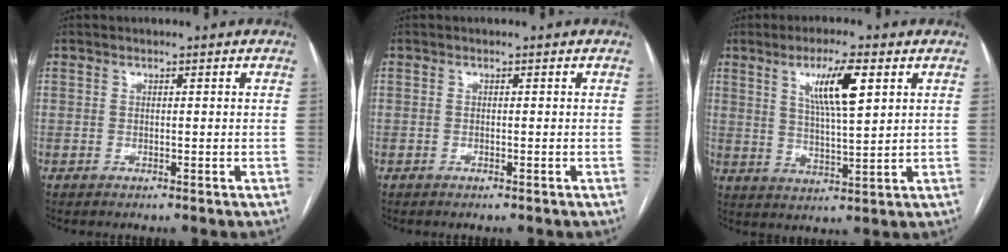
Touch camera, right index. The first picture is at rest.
{"total": 0.0}
{"total": 8.6, "force": [3.8, 1.0, 7.7], "torque": [-0.139, -0.001, 0.068]}